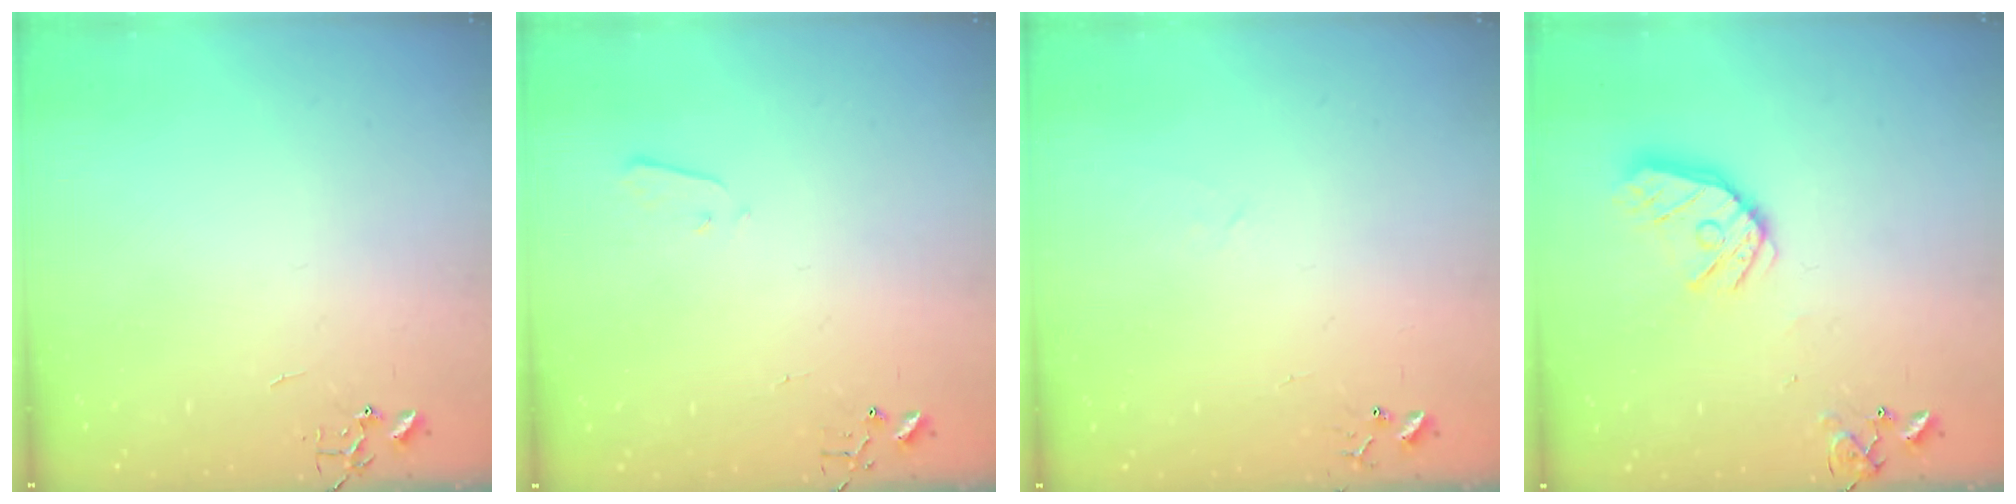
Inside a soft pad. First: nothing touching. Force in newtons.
{"total": 1.9, "press": 1.9, "slide": 0.4}
{"total": 4.6, "press": 4.5, "slide": 0.6}
{"total": 14.4, "press": 14.3, "slide": 1.9}